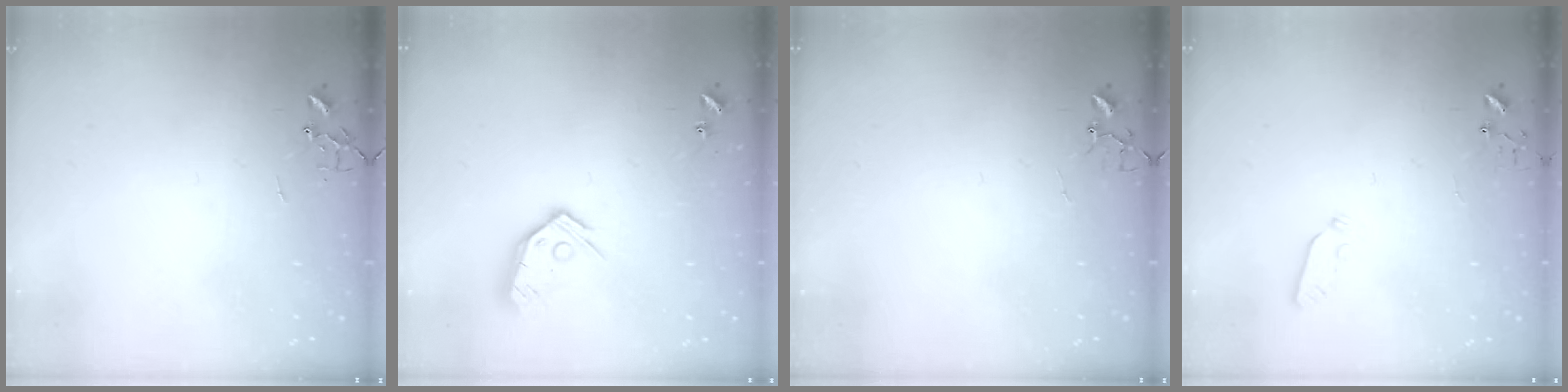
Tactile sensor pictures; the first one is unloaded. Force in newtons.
{"total": 11.0, "press": 10.9, "slide": 1.2}
{"total": 3.8, "press": 3.8, "slide": 0.4}
{"total": 3.7, "press": 3.6, "slide": 0.4}